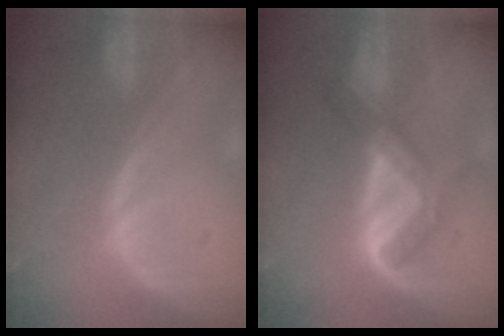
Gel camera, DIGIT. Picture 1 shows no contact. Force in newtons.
{"total": 6.2, "press": 5.4, "slide": 3.1}